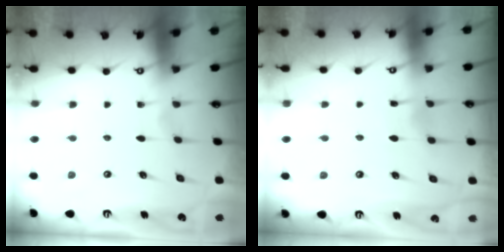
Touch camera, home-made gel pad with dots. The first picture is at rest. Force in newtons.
{"total": 5.1, "press": 5.1, "slide": 0.5}